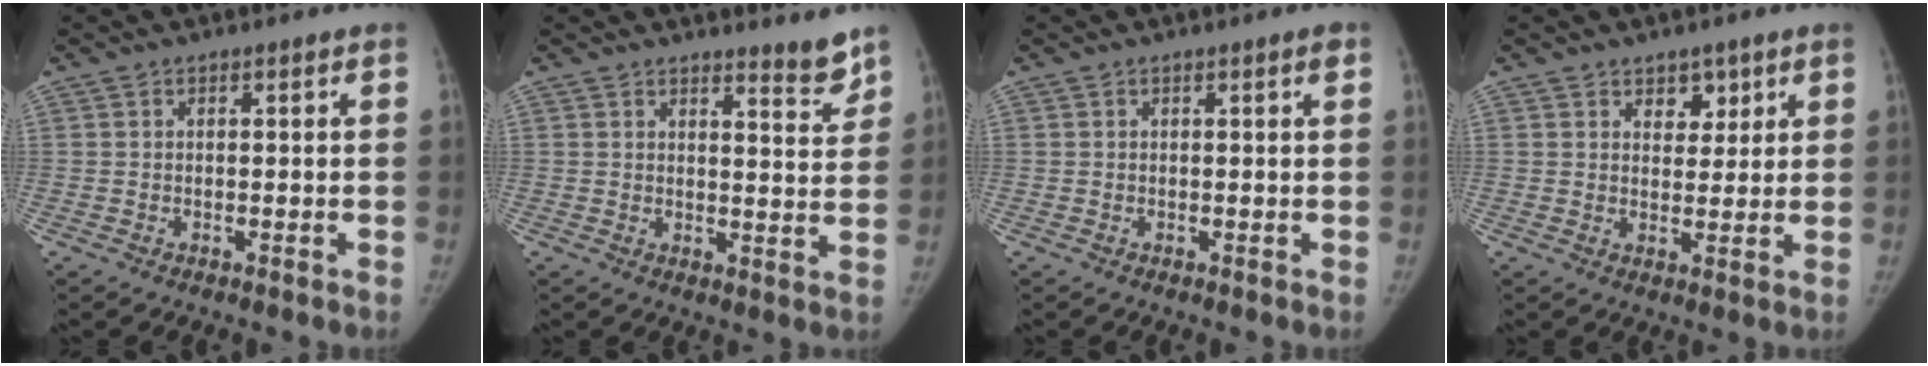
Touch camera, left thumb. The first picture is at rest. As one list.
[{"total": 4.5, "force": [4.0, 0.6, 1.9], "torque": [-0.014, -0.042, 0.057]}, {"total": 0.9, "force": [0.4, 0.0, 0.8], "torque": [-0.013, 0.001, 0.005]}, {"total": 3.8, "force": [2.3, 2.7, 1.5], "torque": [0.011, -0.013, 0.036]}]